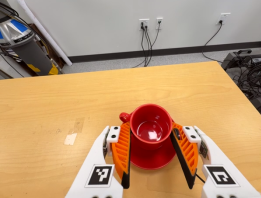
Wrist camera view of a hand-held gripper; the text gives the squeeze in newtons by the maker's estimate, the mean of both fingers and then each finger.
{"total": 1.0, "left": 1.9, "right": 0.0}